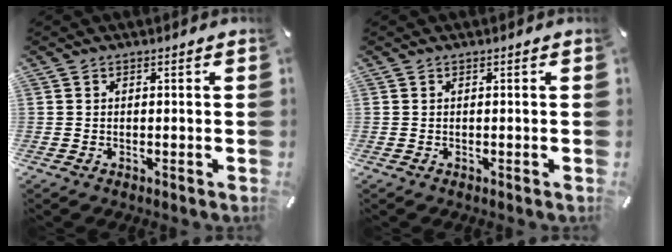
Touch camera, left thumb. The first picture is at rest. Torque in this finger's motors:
{"motor_torque": [0.22, 0.18, -0.11, 0.03, 0.00]}